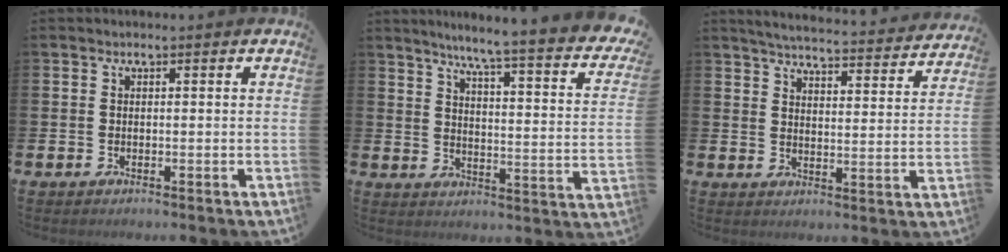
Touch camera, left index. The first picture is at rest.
{"total": 5.9, "force": [4.9, -0.1, 3.3], "torque": [-0.072, -0.052, 0.070]}
{"total": 5.1, "force": [5.0, 0.3, 1.1], "torque": [-0.036, -0.041, 0.083]}